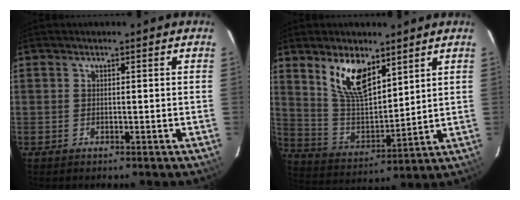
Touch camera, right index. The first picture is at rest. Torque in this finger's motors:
{"motor_torque": [1.09, 1.04, 0.30, 0.14]}